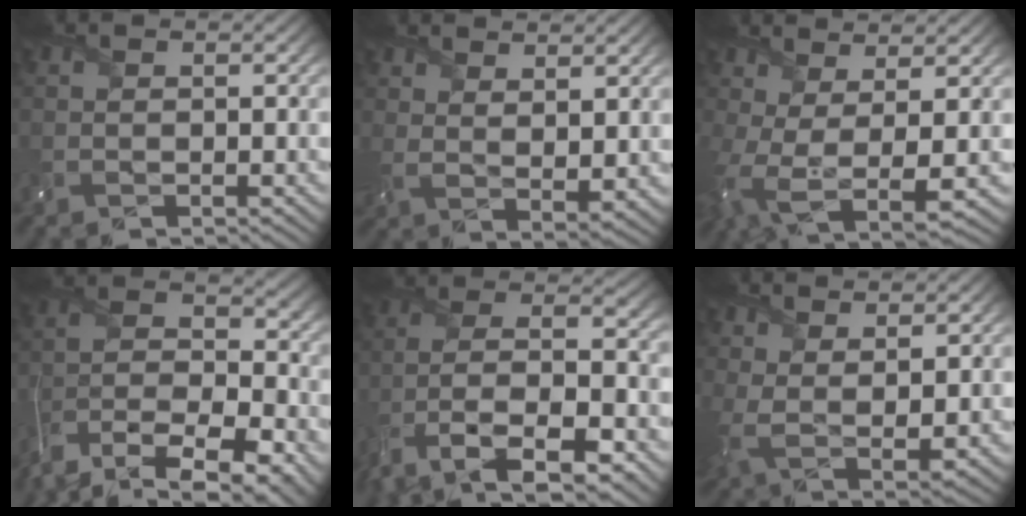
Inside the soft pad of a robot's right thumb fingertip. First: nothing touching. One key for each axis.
{"total": 3.8, "fx": 2.7, "fy": 1.2, "fz": 2.4, "tx": -0.057, "ty": -0.010, "tz": 0.057}
{"total": 5.8, "fx": 0.2, "fy": 2.1, "fz": 5.5, "tx": -0.131, "ty": -0.017, "tz": 0.009}
{"total": 12.9, "fx": -9.0, "fy": 5.7, "fz": 7.3, "tx": -0.163, "ty": -0.028, "tz": -0.145}
{"total": 12.6, "fx": -6.6, "fy": 5.7, "fz": 9.1, "tx": -0.209, "ty": -0.016, "tz": -0.118}
{"total": 5.5, "fx": 3.4, "fy": 1.7, "fz": 4.0, "tx": -0.098, "ty": -0.008, "tz": 0.072}